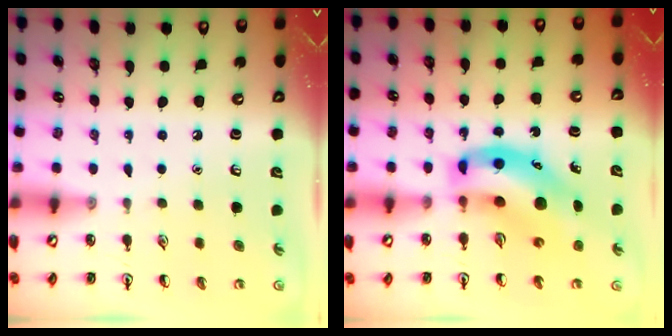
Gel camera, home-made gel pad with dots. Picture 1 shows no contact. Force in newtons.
{"total": 12.9, "press": 12.5, "slide": 3.5}